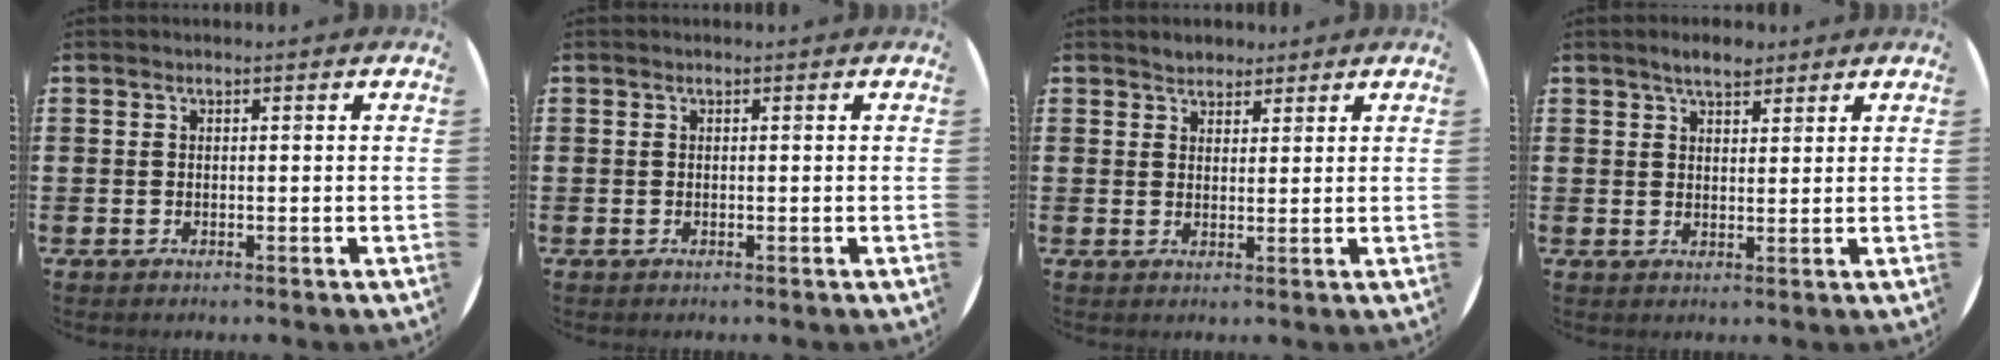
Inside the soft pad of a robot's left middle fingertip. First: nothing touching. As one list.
[{"total": 0.0}, {"total": 2.2, "force": [2.0, 0.8, 0.0], "torque": [0.006, 0.003, 0.038]}, {"total": 3.4, "force": [2.8, 1.2, 1.5], "torque": [-0.024, 0.001, 0.050]}]